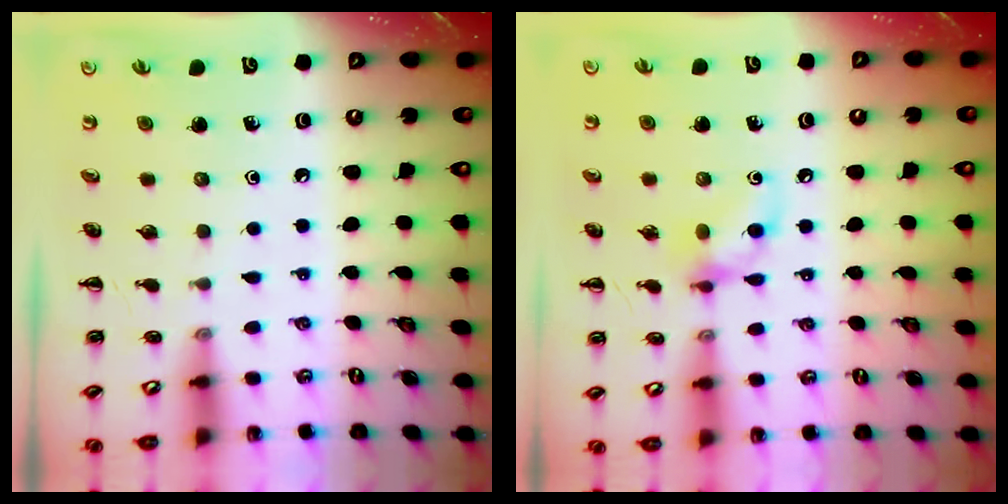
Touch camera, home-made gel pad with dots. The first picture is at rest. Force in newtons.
{"total": 8.4, "press": 8.3, "slide": 0.9}